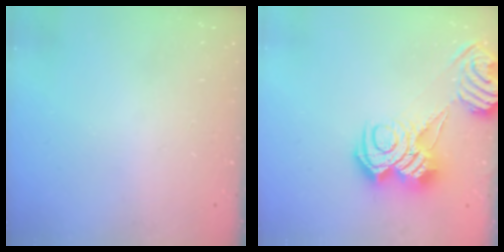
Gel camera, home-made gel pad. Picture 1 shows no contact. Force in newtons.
{"total": 10.5, "press": 10.4, "slide": 0.9}